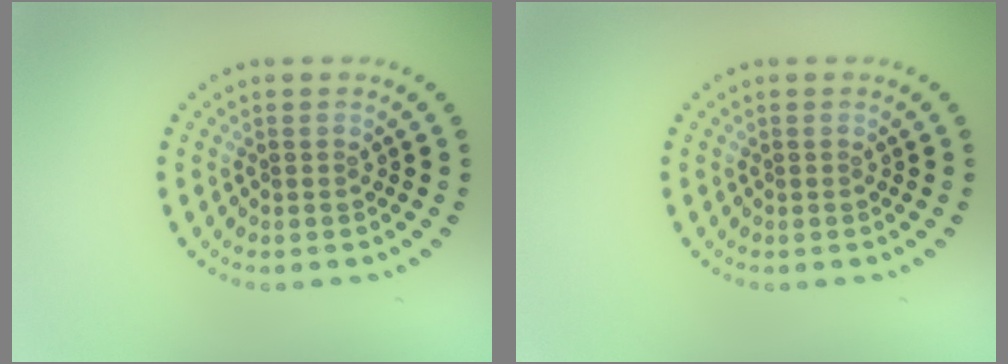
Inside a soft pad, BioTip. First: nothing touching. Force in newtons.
{"total": 0.0}